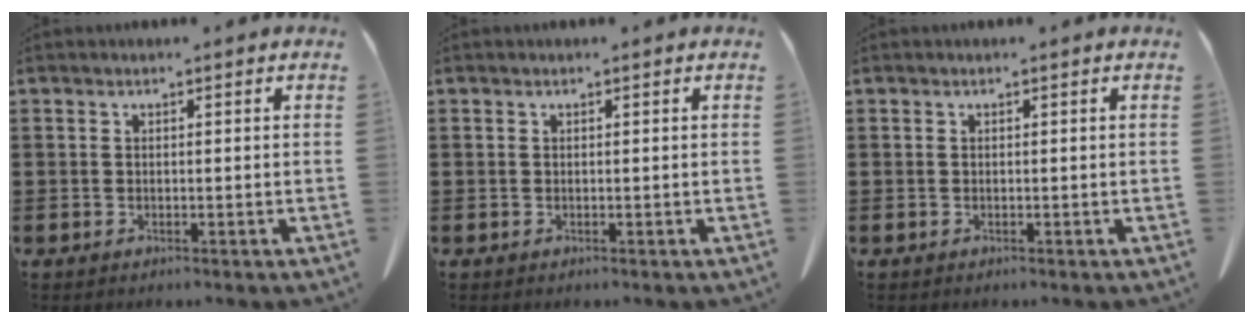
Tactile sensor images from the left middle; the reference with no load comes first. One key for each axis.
{"total": 0.0}
{"total": 0.0}